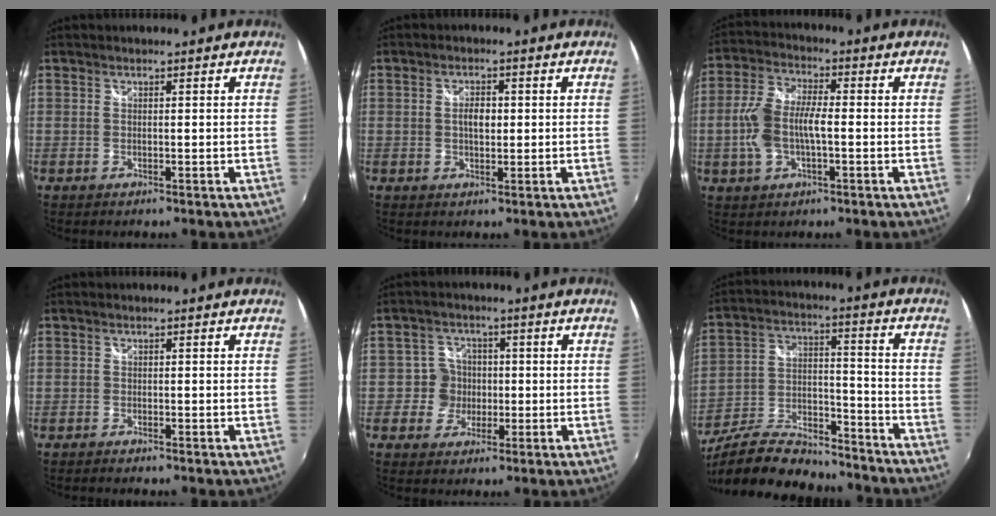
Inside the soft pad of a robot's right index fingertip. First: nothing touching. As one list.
[{"total": 3.1, "force": [0.2, 1.8, 2.5], "torque": [-0.041, 0.005, 0.002]}, {"total": 9.7, "force": [-1.5, 4.7, 8.3], "torque": [-0.176, 0.010, -0.027]}, {"total": 1.6, "force": [-1.5, 0.3, 0.5], "torque": [-0.016, -0.011, -0.029]}, {"total": 4.5, "force": [-0.7, 4.4, 0.1], "torque": [0.007, 0.008, -0.019]}, {"total": 22.4, "force": [-18.3, 7.7, 10.4], "torque": [-0.209, 0.001, -0.287]}]